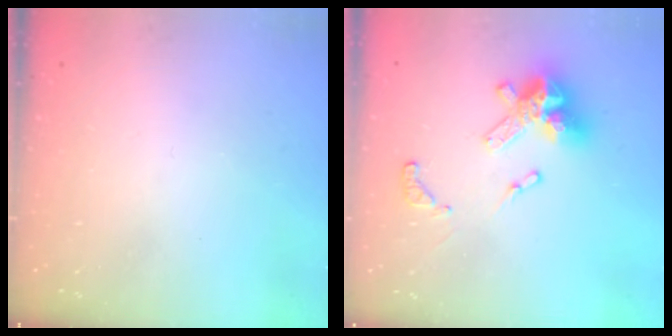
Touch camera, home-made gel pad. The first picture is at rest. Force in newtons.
{"total": 14.9, "press": 14.8, "slide": 1.7}